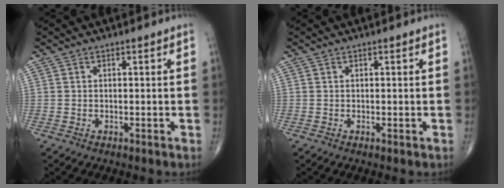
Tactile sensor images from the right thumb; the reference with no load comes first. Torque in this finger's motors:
{"motor_torque": [0.13, 0.01, 0.20, -0.05, 0.02]}